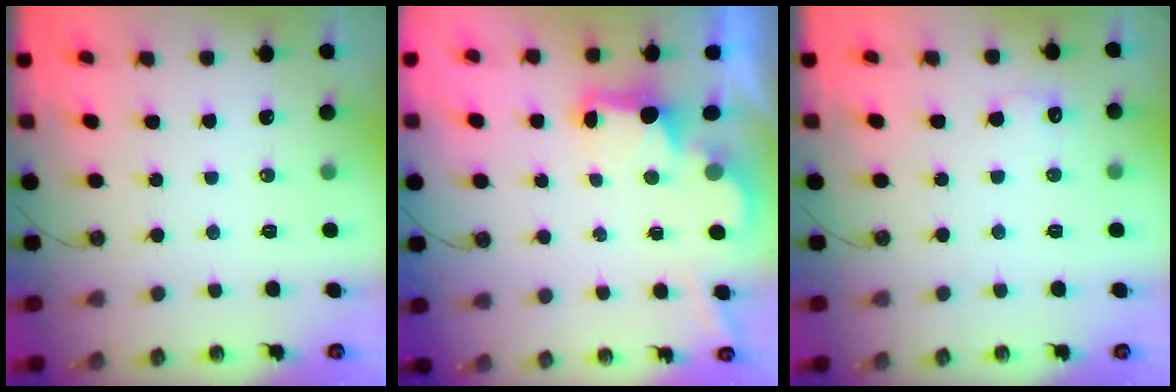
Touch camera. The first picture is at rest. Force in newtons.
{"total": 2.5, "press": 2.3, "slide": 0.8}
{"total": 5.7, "press": 5.6, "slide": 1.1}